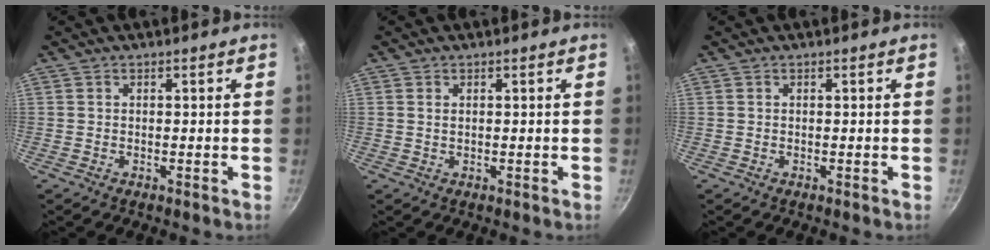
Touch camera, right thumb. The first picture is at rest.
{"total": 0.9, "force": [0.3, 0.5, 0.6], "torque": [-0.011, 0.002, 0.007]}
{"total": 0.0}